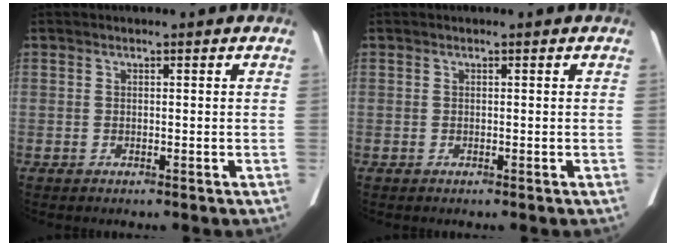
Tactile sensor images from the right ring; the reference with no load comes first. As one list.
[{"total": 0.0}]